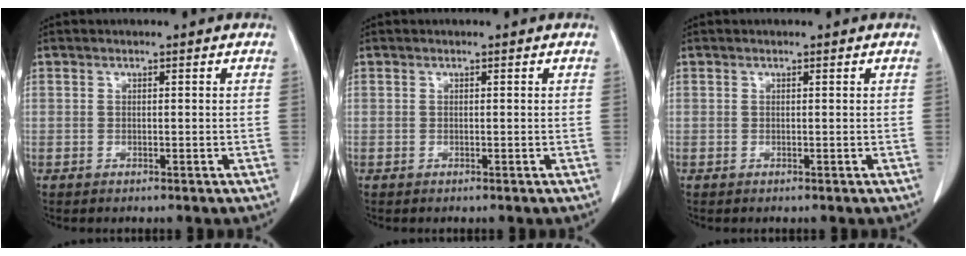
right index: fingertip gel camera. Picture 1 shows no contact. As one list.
[{"total": 0.0}, {"total": 0.0}]